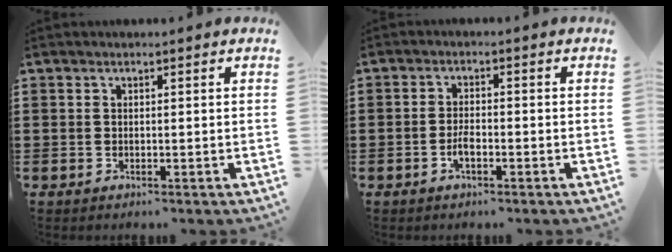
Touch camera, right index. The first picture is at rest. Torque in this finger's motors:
{"motor_torque": [0.65, 0.57, 0.34, 0.07]}